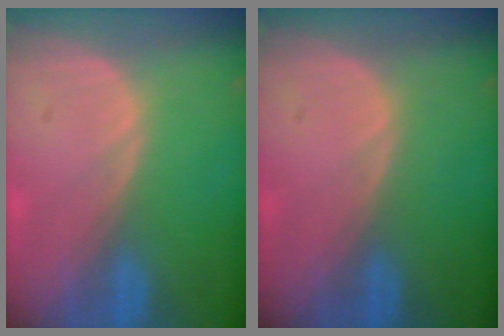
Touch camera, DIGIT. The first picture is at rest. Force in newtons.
{"total": 0.0}